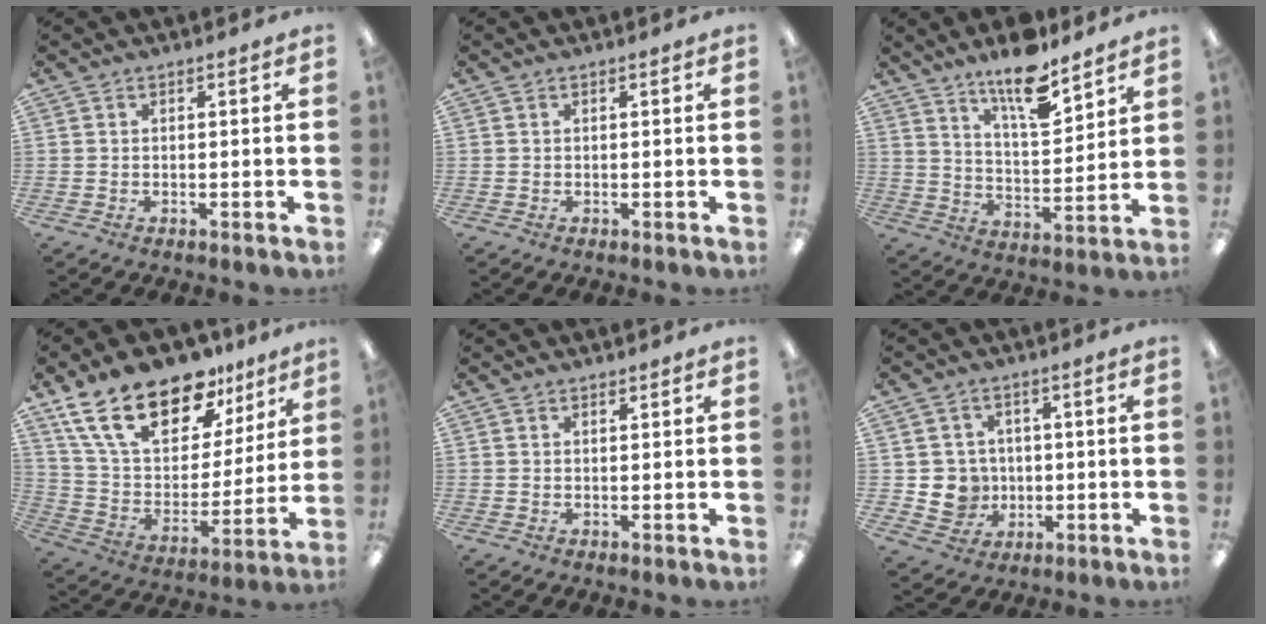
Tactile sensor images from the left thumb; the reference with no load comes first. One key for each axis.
{"total": 0.0}
{"total": 13.2, "fx": 10.4, "fy": 3.9, "fz": 7.1, "tx": -0.110, "ty": -0.068, "tz": 0.178}
{"total": 22.4, "fx": 15.3, "fy": 11.1, "fz": 12.1, "tx": -0.223, "ty": -0.085, "tz": 0.277}
{"total": 0.7, "fx": 0.6, "fy": 0.4, "fz": 0.1, "tx": 0.007, "ty": -0.004, "tz": 0.010}
{"total": 6.8, "fx": -0.4, "fy": 6.7, "fz": 1.1, "tx": -0.026, "ty": 0.008, "tz": 0.002}